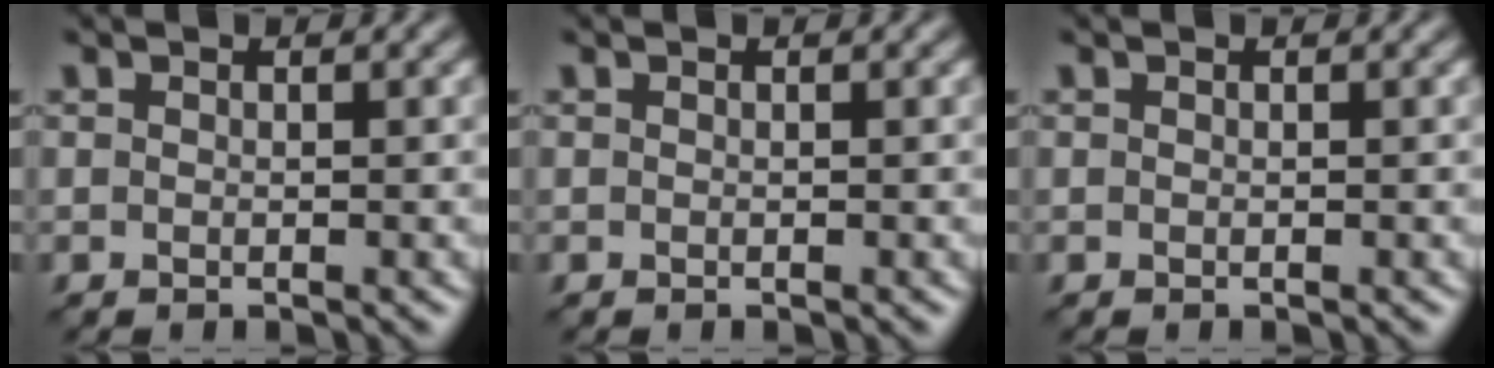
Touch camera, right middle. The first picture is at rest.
{"total": 0.0}
{"total": 0.0}